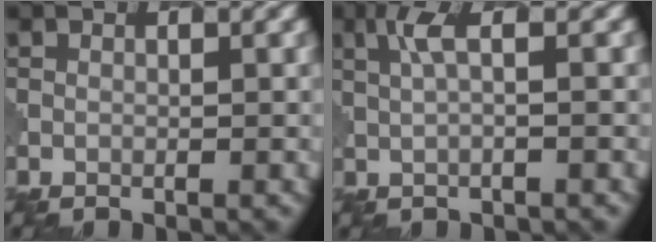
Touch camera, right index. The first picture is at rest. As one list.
[{"total": 2.5, "force": [1.1, 0.4, 2.2], "torque": [-0.045, 0.003, 0.019]}]